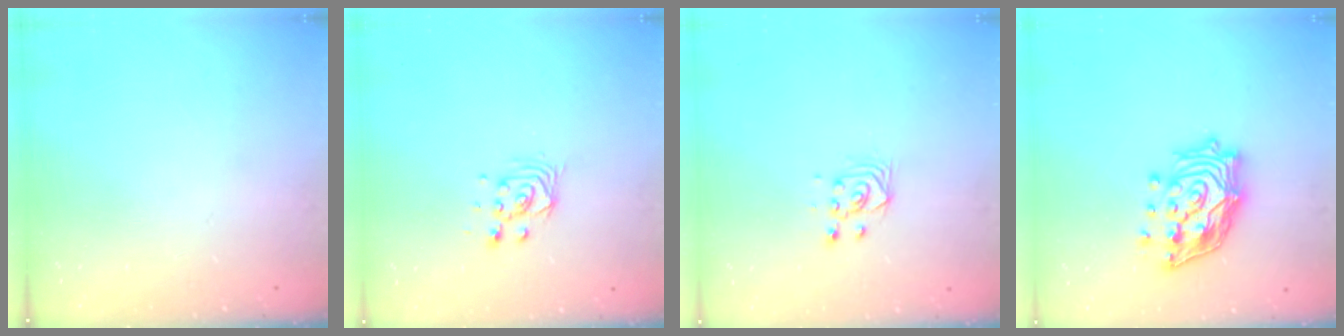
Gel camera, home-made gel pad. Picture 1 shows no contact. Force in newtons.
{"total": 4.9, "press": 4.9, "slide": 0.4}
{"total": 3.3, "press": 3.2, "slide": 0.7}
{"total": 18.1, "press": 17.9, "slide": 2.7}